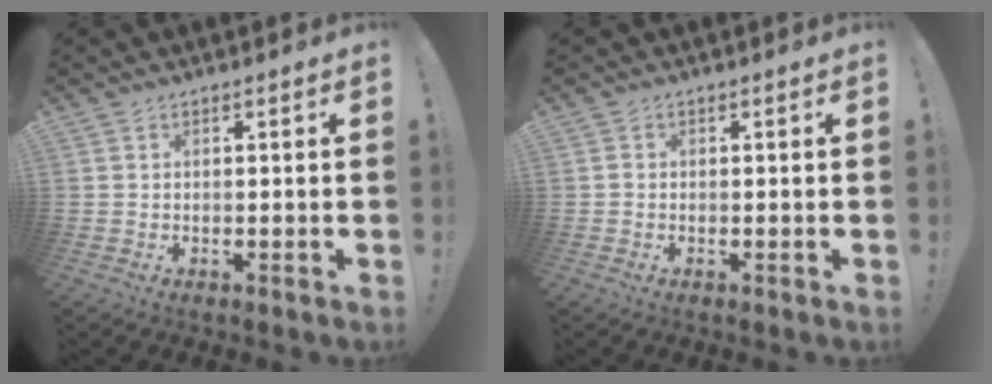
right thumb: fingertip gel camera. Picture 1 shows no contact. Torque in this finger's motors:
{"motor_torque": [-0.29, 0.06, 0.00, 0.00, 0.00]}